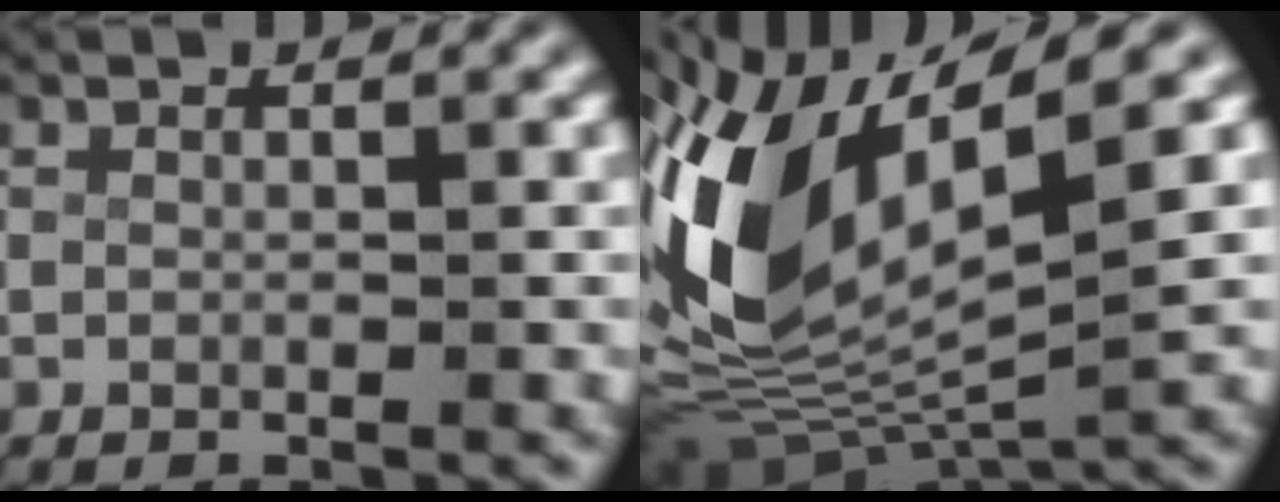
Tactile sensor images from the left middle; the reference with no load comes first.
{"total": 13.4, "force": [0.6, 8.1, 10.7], "torque": [-0.236, -0.016, 0.019]}